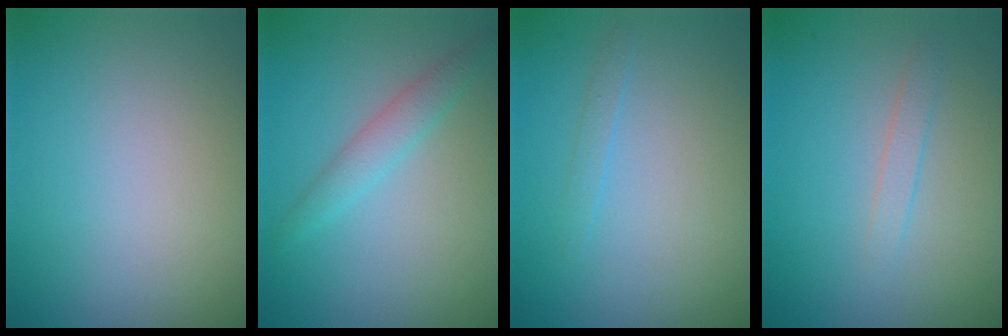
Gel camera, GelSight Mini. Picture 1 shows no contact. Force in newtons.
{"total": 2.0, "press": 2.0, "slide": 0.1}
{"total": 0.7, "press": 0.7, "slide": 0.1}
{"total": 1.1, "press": 1.1, "slide": 0.0}